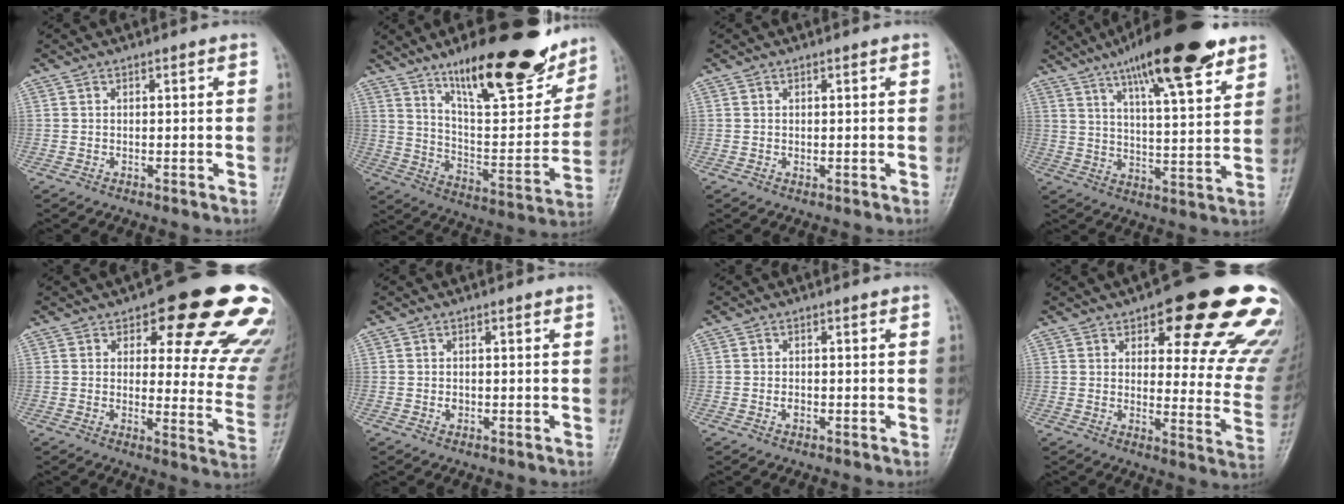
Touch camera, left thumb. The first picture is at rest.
{"total": 27.3, "force": [18.0, 8.8, 18.6], "torque": [-0.225, -0.068, 0.279]}
{"total": 1.0, "force": [0.4, 0.5, 0.7], "torque": [-0.006, -0.001, 0.007]}
{"total": 21.0, "force": [13.4, 5.1, 15.3], "torque": [-0.219, -0.041, 0.210]}
{"total": 21.4, "force": [12.7, 8.2, 15.1], "torque": [-0.130, -0.057, 0.147]}
{"total": 1.2, "force": [0.1, 0.9, 0.8], "torque": [-0.004, 0.001, 0.002]}
{"total": 1.1, "force": [-0.2, 0.8, 0.8], "torque": [-0.005, 0.001, -0.005]}
{"total": 24.4, "force": [14.7, 8.2, 17.6], "torque": [-0.172, -0.060, 0.179]}